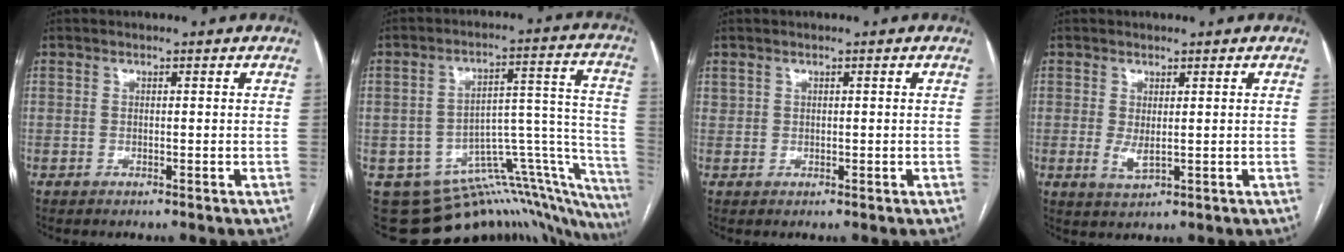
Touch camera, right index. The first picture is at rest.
{"total": 19.9, "force": [-16.1, 7.9, 8.7], "torque": [-0.015, 0.097, -0.192]}
{"total": 0.7, "force": [0.5, 0.5, 0.0], "torque": [0.001, 0.005, 0.011]}
{"total": 2.3, "force": [0.2, 0.8, 2.1], "torque": [-0.041, -0.006, 0.012]}